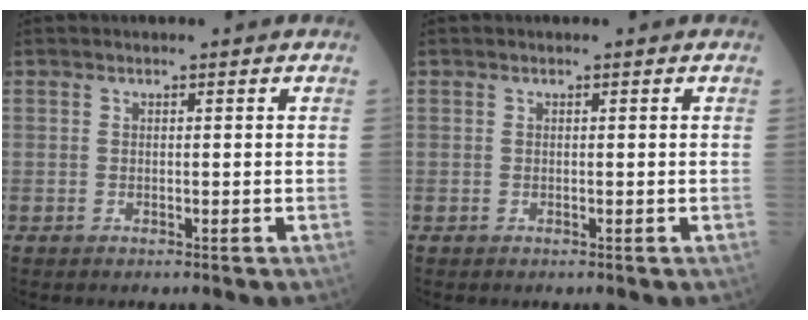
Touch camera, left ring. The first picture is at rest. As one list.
[{"total": 0.0}]